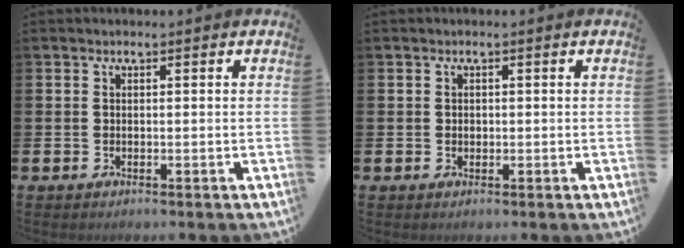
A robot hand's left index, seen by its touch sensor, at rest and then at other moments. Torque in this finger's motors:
{"motor_torque": [0.24, 0.05, -0.01, 0.00]}